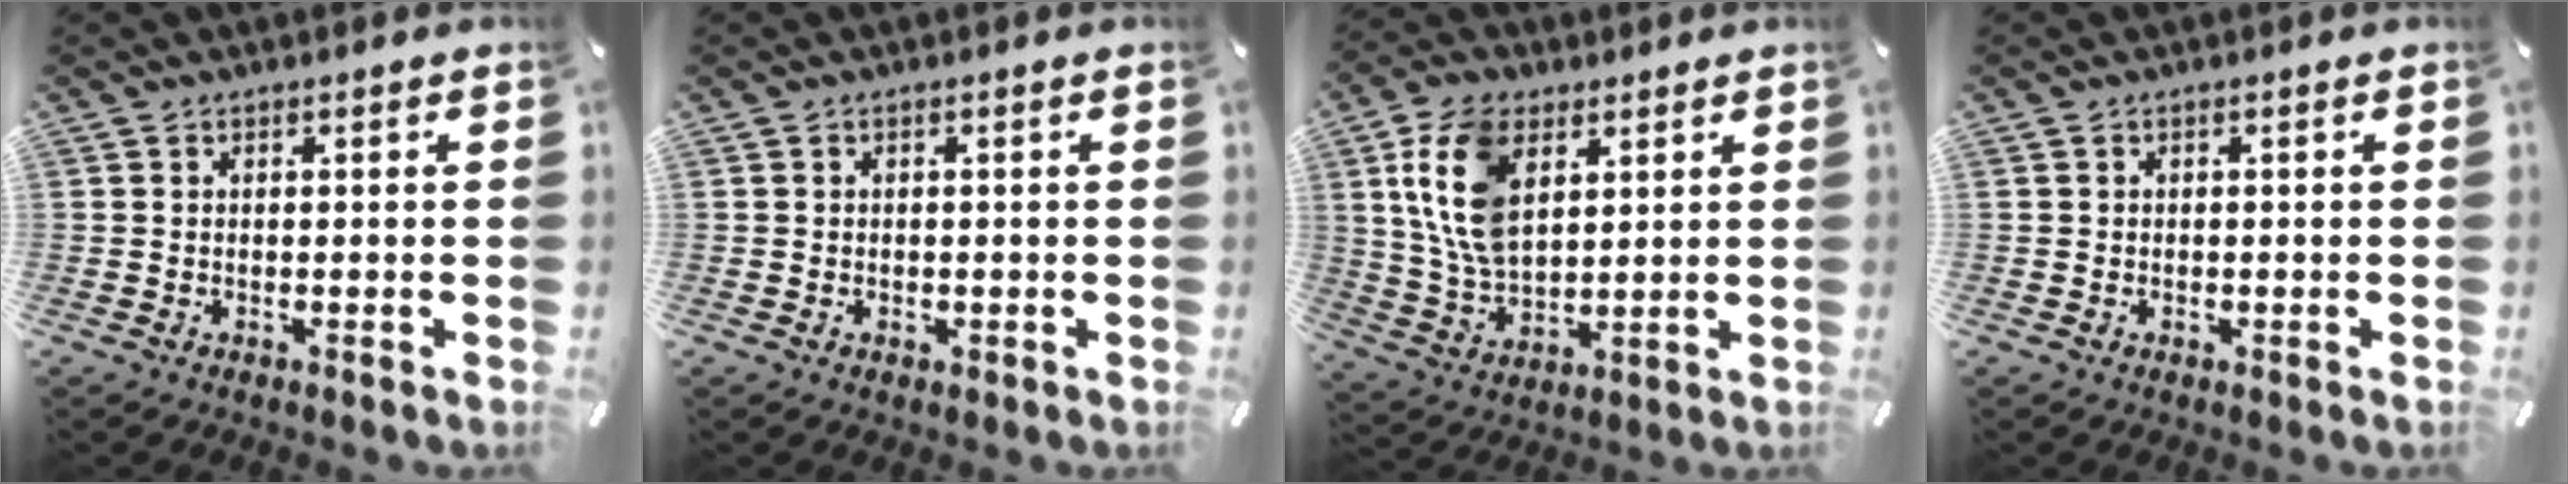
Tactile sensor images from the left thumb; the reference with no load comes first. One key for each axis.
{"total": 0.8, "fx": -0.1, "fy": 0.8, "fz": 0.2, "tx": -0.004, "ty": 0.005, "tz": -0.004}
{"total": 13.4, "fx": 5.0, "fy": 8.5, "fz": 9.1, "tx": -0.225, "ty": -0.005, "tz": 0.091}
{"total": 0.6, "fx": -0.1, "fy": 0.6, "fz": 0.2, "tx": -0.003, "ty": 0.004, "tz": -0.004}